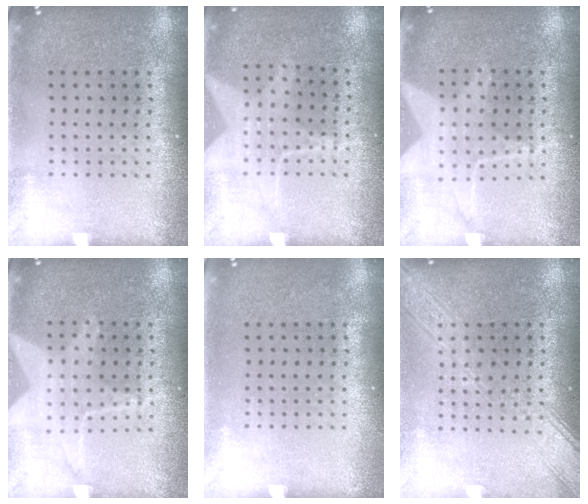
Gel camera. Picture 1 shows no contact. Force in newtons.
{"total": 1.2, "press": 1.2, "slide": 0.2}
{"total": 1.3, "press": 1.3, "slide": 0.4}
{"total": 1.3, "press": 1.3, "slide": 0.4}
{"total": 0.0}
{"total": 3.4, "press": 3.4, "slide": 0.5}